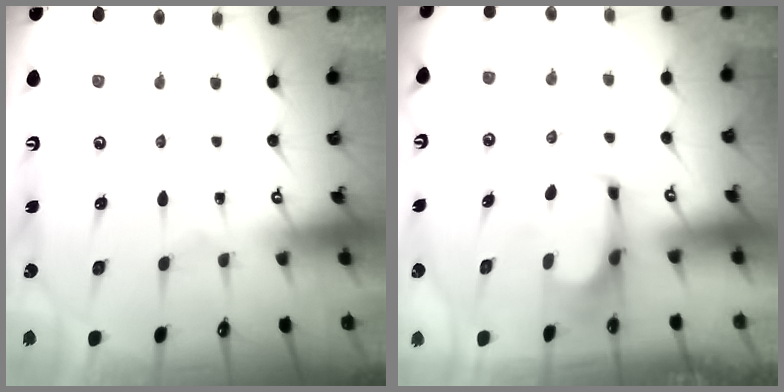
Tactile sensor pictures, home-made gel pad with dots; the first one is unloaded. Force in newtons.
{"total": 4.0, "press": 4.0, "slide": 0.3}